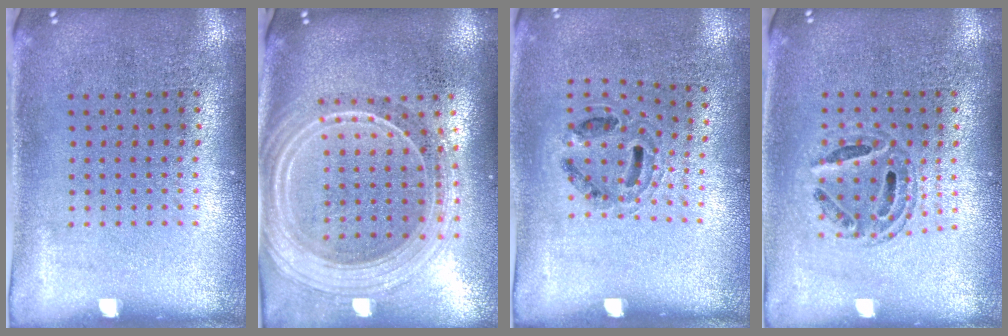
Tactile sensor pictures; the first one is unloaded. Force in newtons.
{"total": 2.5, "press": 2.1, "slide": 1.3}
{"total": 1.0, "press": 0.8, "slide": 0.5}
{"total": 0.7, "press": 0.6, "slide": 0.2}